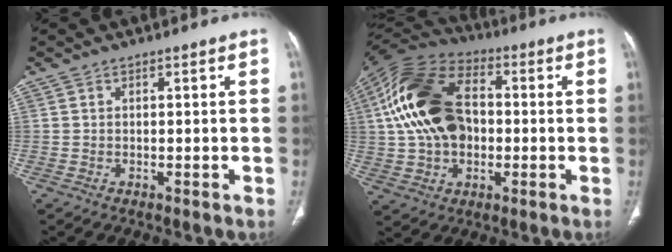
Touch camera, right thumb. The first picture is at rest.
{"total": 20.8, "force": [1.2, 13.9, 15.4], "torque": [-0.284, 0.021, 0.019]}